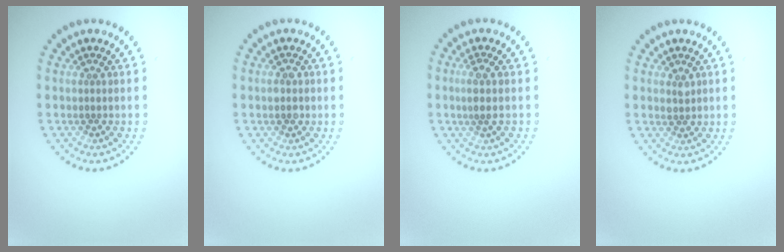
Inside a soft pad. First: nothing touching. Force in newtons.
{"total": 1.2, "press": 1.2, "slide": 0.1}
{"total": 1.4, "press": 1.0, "slide": 0.9}
{"total": 0.9, "press": 0.9, "slide": 0.2}